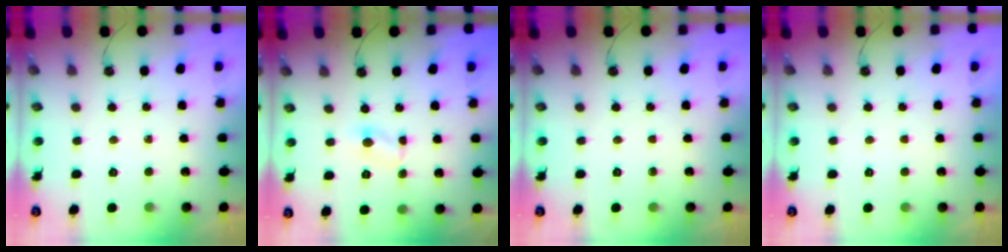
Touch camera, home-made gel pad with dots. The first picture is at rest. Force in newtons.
{"total": 2.7, "press": 2.7, "slide": 0.3}
{"total": 0.0}
{"total": 0.0}